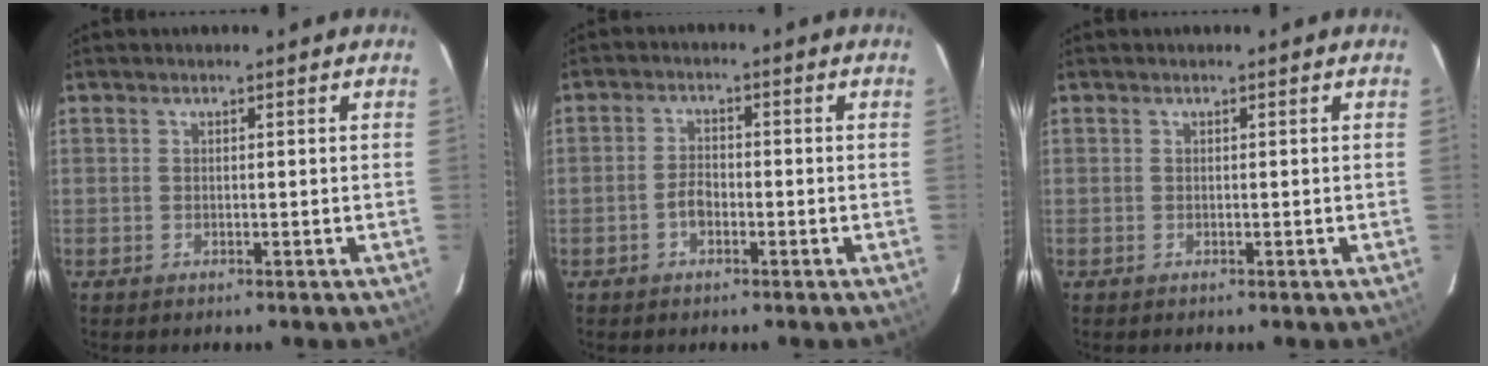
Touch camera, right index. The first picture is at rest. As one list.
[{"total": 2.9, "force": [-1.4, 1.8, 1.9], "torque": [-0.038, 0.007, -0.027]}, {"total": 0.0}]